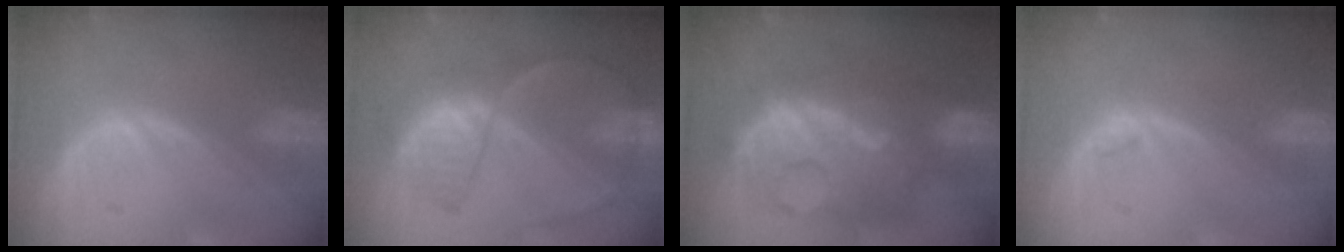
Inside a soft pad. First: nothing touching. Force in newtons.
{"total": 7.0, "press": 6.6, "slide": 2.2}
{"total": 12.3, "press": 12.3, "slide": 1.3}
{"total": 1.0, "press": 0.9, "slide": 0.3}